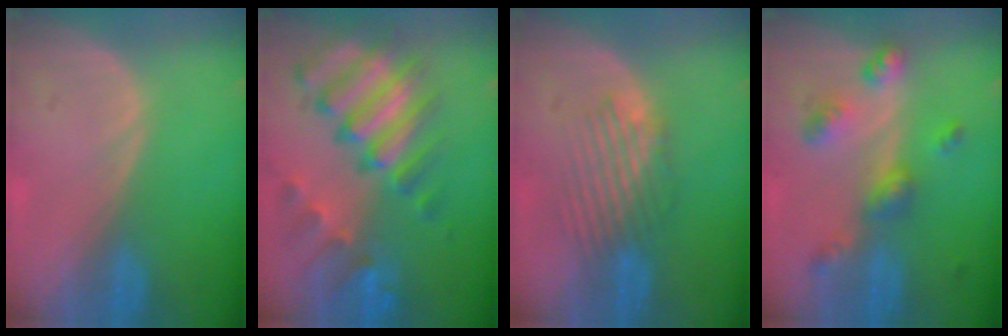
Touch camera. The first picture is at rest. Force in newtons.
{"total": 11.7, "press": 10.0, "slide": 6.0}
{"total": 5.1, "press": 4.7, "slide": 1.8}
{"total": 6.6, "press": 5.9, "slide": 3.1}